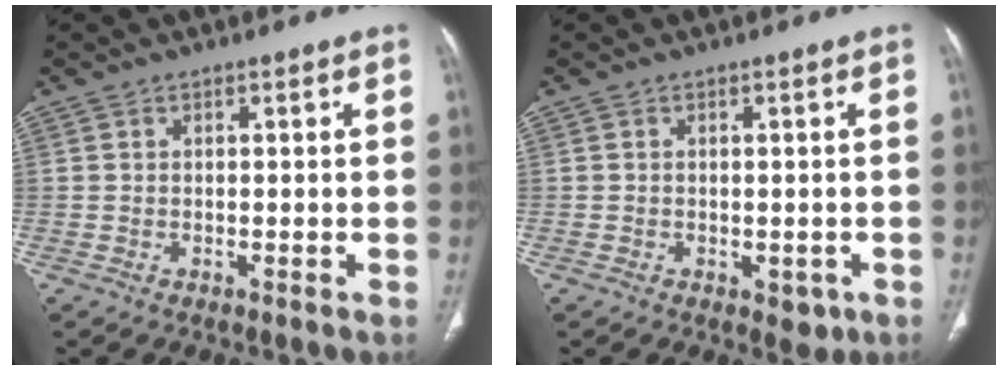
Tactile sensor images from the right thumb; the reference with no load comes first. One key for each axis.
{"total": 2.6, "fx": -0.9, "fy": 1.7, "fz": 1.8, "tx": -0.007, "ty": -0.001, "tz": -0.004}